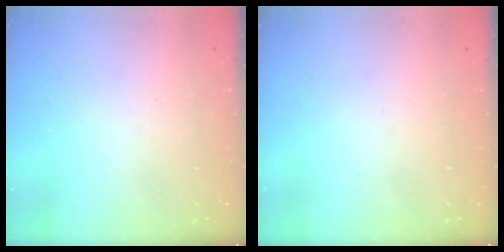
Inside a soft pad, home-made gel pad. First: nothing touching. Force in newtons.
{"total": 0.0}